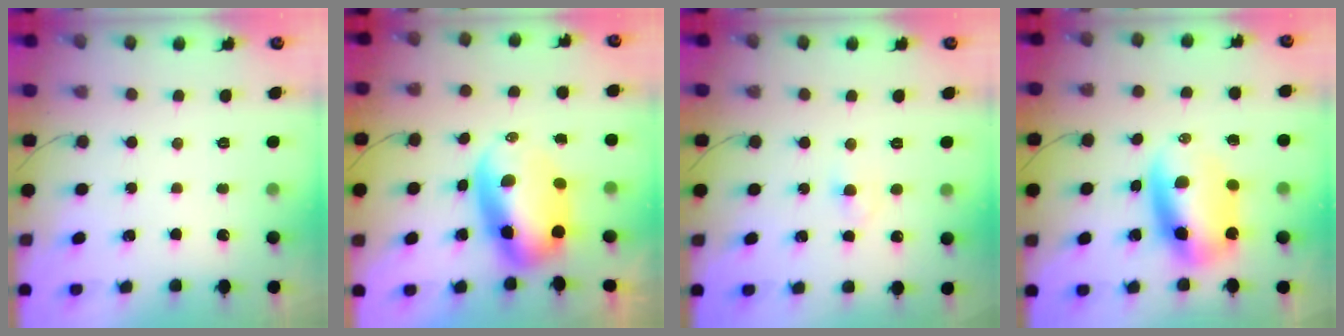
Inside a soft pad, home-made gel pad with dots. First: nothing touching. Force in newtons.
{"total": 8.9, "press": 8.6, "slide": 2.2}
{"total": 2.5, "press": 2.3, "slide": 0.9}
{"total": 9.6, "press": 9.3, "slide": 2.5}